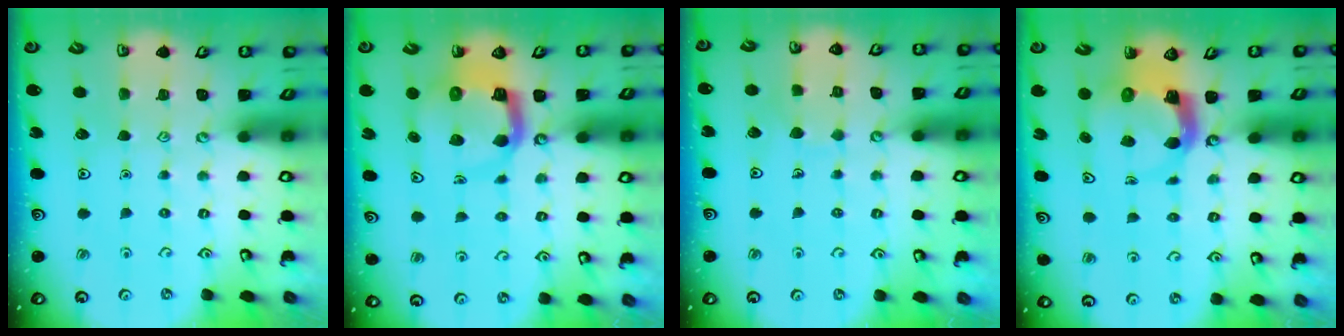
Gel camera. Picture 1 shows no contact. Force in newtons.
{"total": 8.4, "press": 8.3, "slide": 1.2}
{"total": 4.6, "press": 4.6, "slide": 0.3}
{"total": 4.6, "press": 4.6, "slide": 0.6}